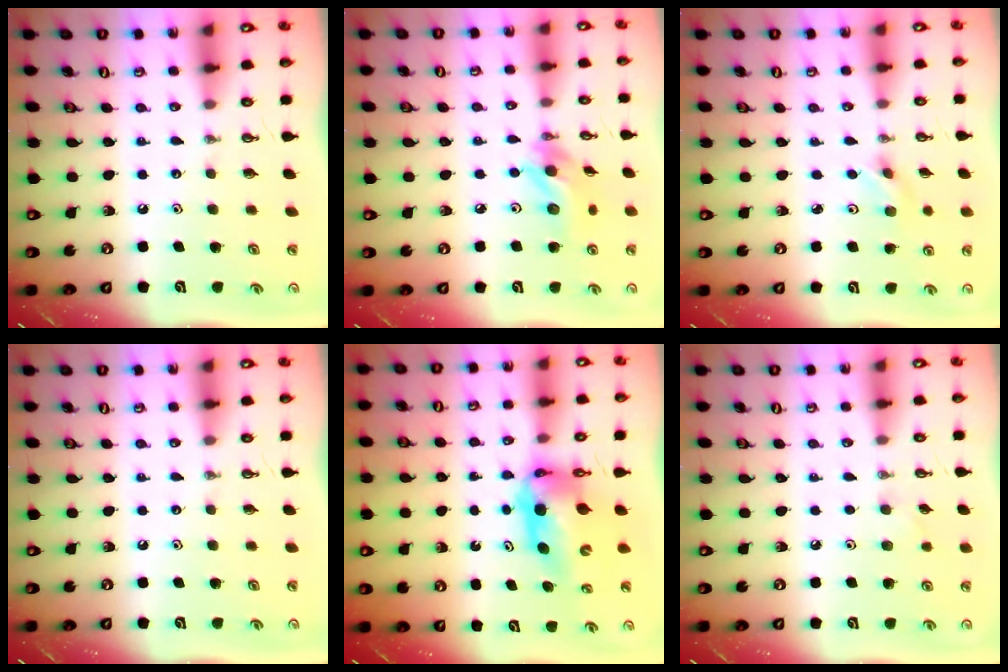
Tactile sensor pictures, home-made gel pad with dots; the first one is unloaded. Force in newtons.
{"total": 13.3, "press": 12.2, "slide": 5.5}
{"total": 2.5, "press": 2.5, "slide": 0.5}
{"total": 0.0}
{"total": 7.5, "press": 7.5, "slide": 0.8}
{"total": 4.9, "press": 4.3, "slide": 2.2}